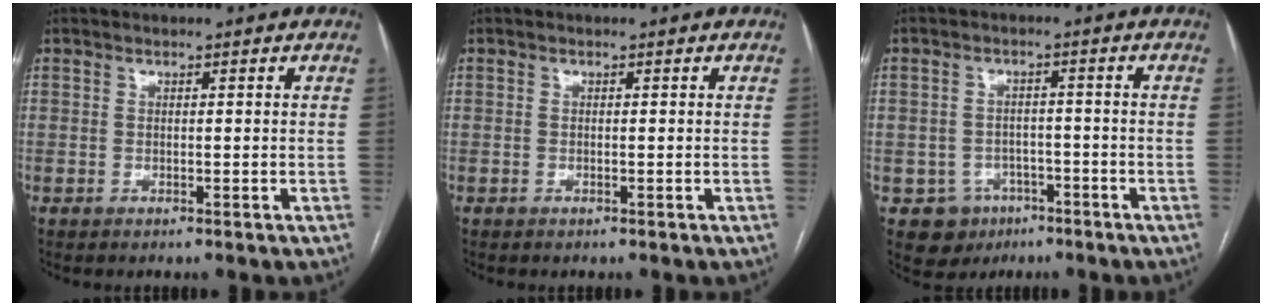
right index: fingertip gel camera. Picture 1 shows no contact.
{"total": 0.0}
{"total": 5.7, "force": [-2.8, 4.9, 0.5], "torque": [-0.005, 0.012, -0.034]}